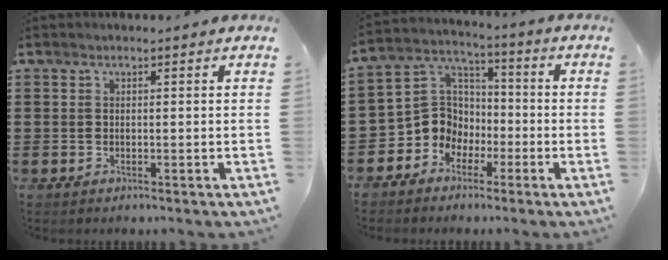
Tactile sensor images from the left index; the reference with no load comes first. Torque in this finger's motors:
{"motor_torque": [0.93, 0.86, 0.24, 0.05]}